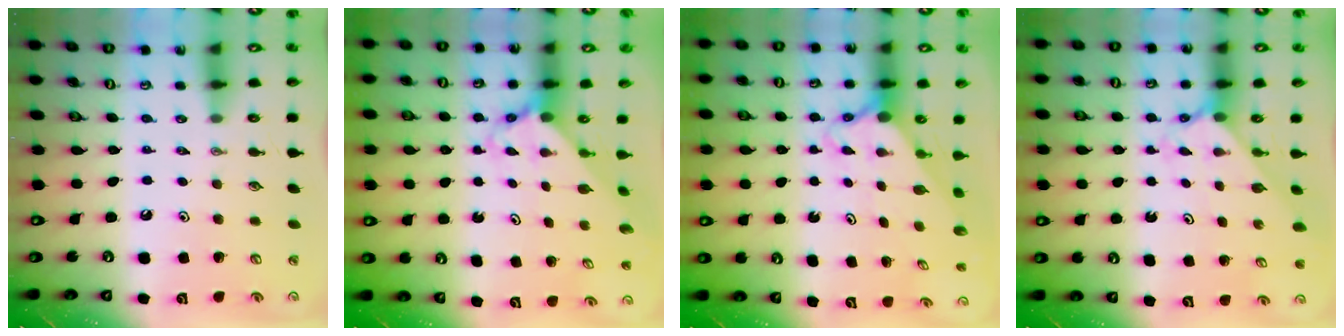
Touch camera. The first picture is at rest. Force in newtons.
{"total": 3.4, "press": 3.4, "slide": 0.4}
{"total": 2.6, "press": 2.6, "slide": 0.2}
{"total": 2.5, "press": 2.5, "slide": 0.2}